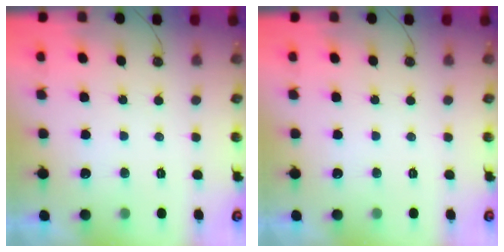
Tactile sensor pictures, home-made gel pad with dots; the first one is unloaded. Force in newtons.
{"total": 0.0}